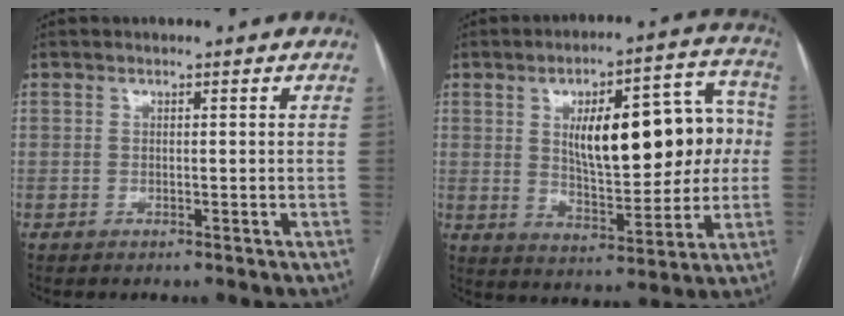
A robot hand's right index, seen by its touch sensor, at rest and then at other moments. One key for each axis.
{"total": 18.1, "fx": 2.5, "fy": 6.7, "fz": 16.7, "tx": -0.231, "ty": 0.039, "tz": 0.047}